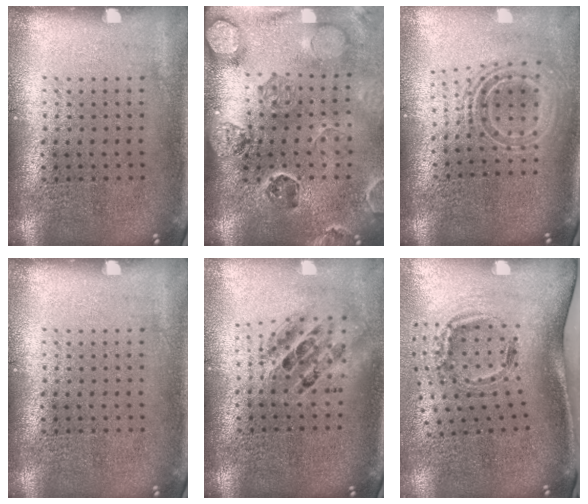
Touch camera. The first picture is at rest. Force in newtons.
{"total": 2.8, "press": 2.7, "slide": 0.7}
{"total": 2.2, "press": 1.6, "slide": 1.5}
{"total": 0.0}
{"total": 1.8, "press": 1.4, "slide": 1.1}
{"total": 1.9, "press": 1.2, "slide": 1.5}